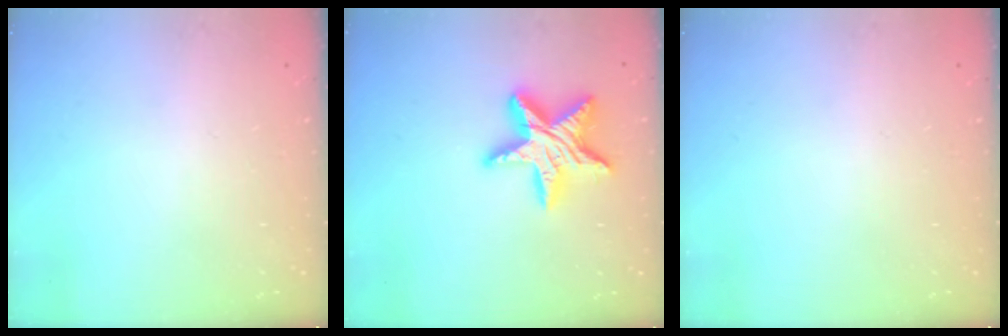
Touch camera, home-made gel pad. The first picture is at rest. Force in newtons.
{"total": 15.5, "press": 15.5, "slide": 0.9}
{"total": 0.0}